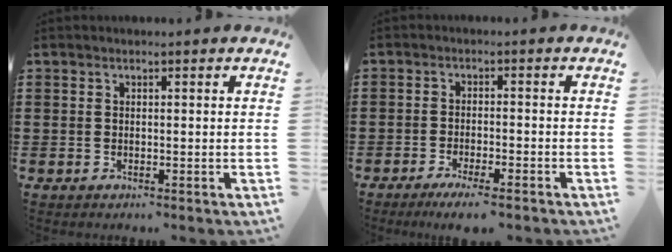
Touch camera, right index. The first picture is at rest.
{"total": 3.1, "force": [-2.6, 0.0, 1.6], "torque": [-0.033, -0.004, -0.050]}